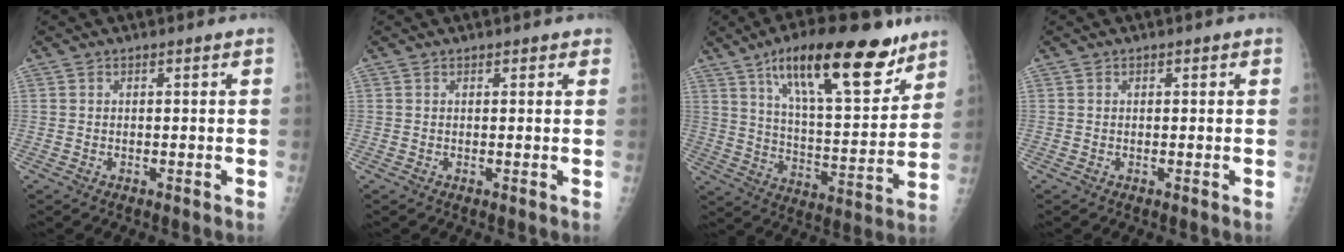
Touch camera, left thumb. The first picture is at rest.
{"total": 1.2, "force": [0.7, 0.8, 0.5], "torque": [0.010, -0.001, 0.003]}
{"total": 23.6, "force": [14.3, 7.9, 17.0], "torque": [-0.233, -0.051, 0.233]}
{"total": 0.8, "force": [0.2, 0.7, 0.4], "torque": [0.007, 0.002, -0.002]}